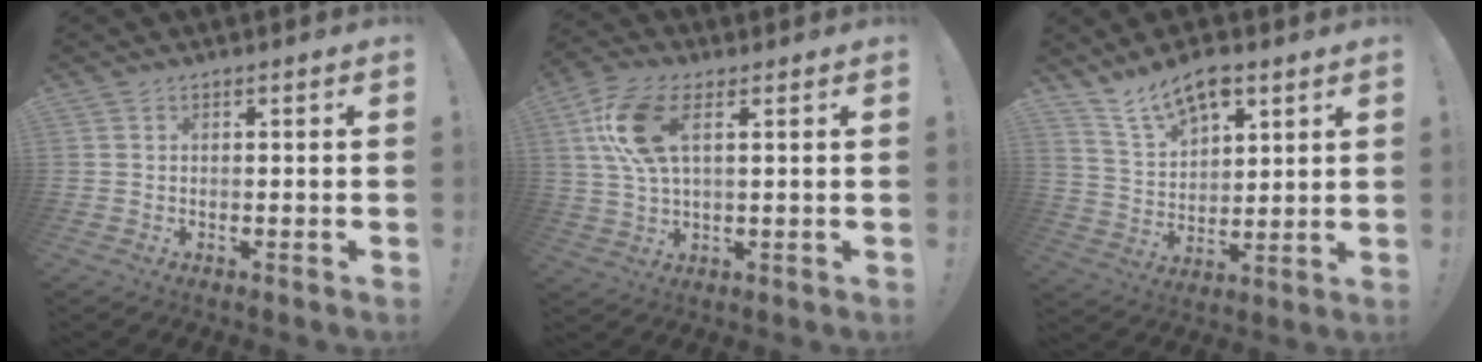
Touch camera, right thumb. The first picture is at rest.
{"total": 12.9, "force": [4.1, 6.3, 10.5], "torque": [-0.214, -0.003, 0.077]}
{"total": 12.0, "force": [8.5, 6.0, 5.9], "torque": [-0.100, -0.047, 0.157]}